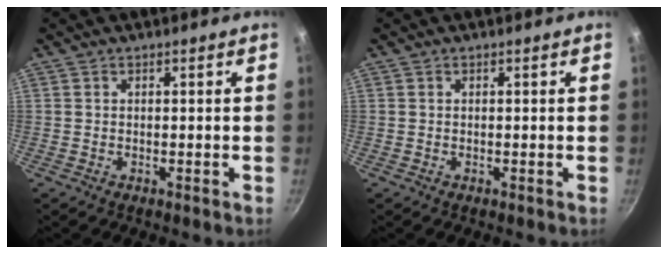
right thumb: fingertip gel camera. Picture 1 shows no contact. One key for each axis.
{"total": 0.0}